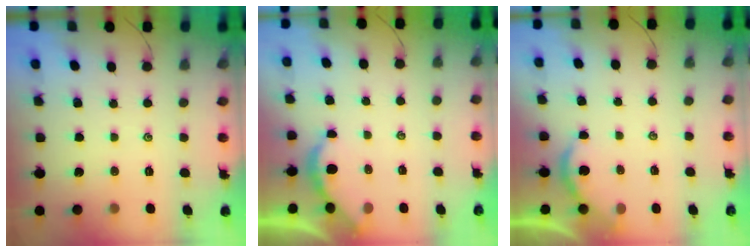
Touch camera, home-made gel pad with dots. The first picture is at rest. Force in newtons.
{"total": 1.9, "press": 1.9, "slide": 0.1}
{"total": 2.2, "press": 2.2, "slide": 0.2}